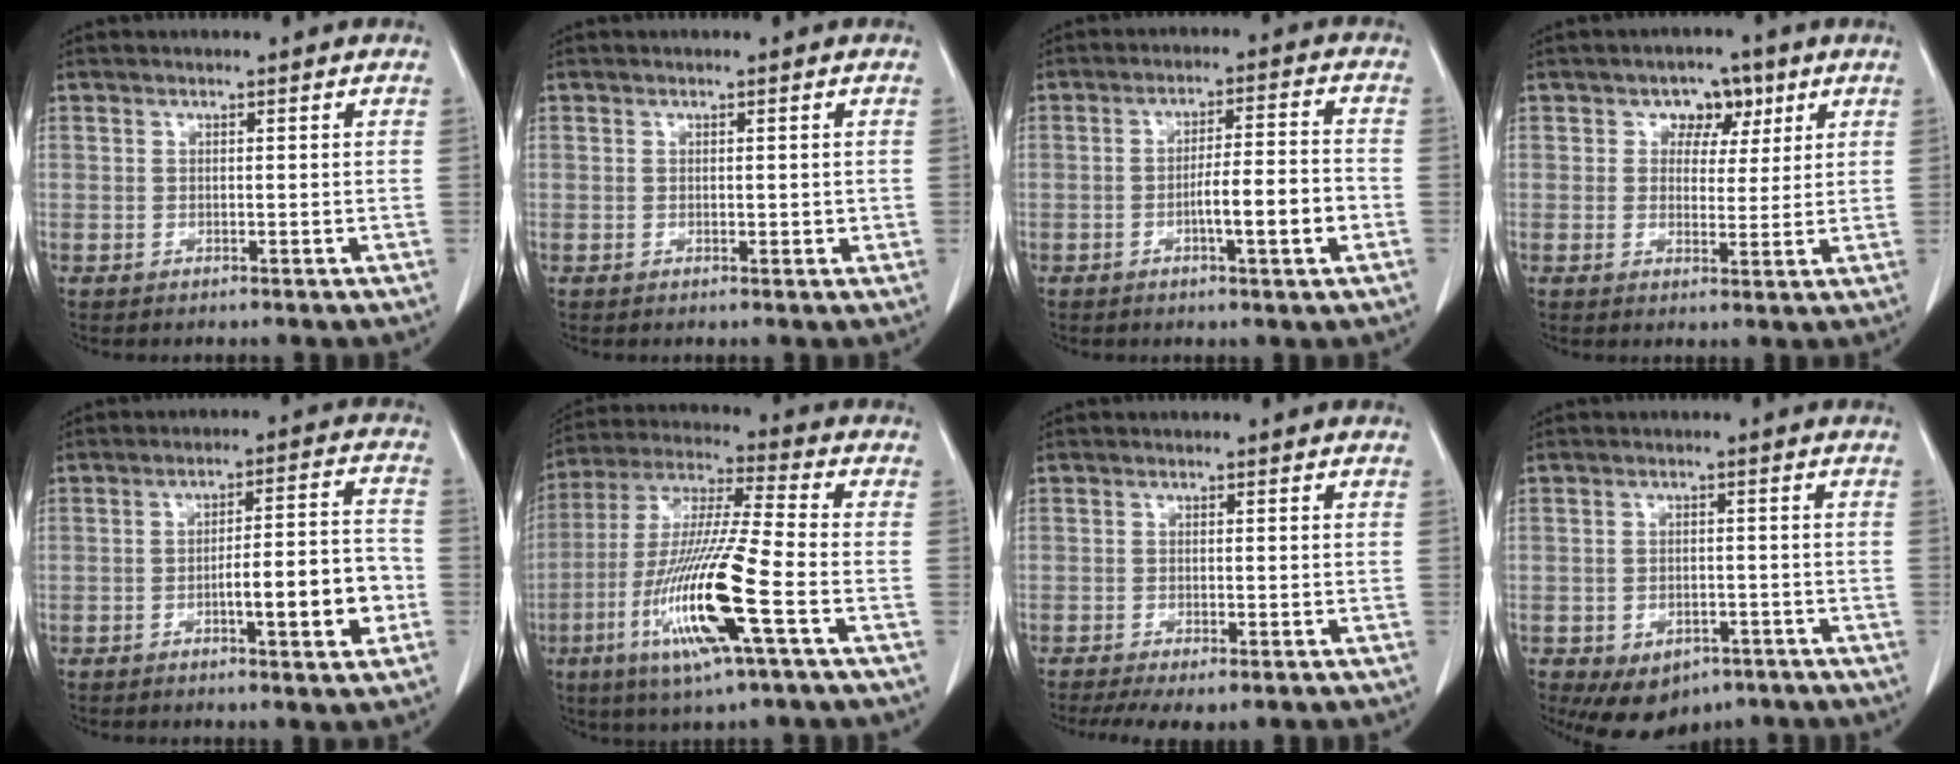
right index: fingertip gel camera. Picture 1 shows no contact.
{"total": 0.9, "force": [0.0, 0.7, 0.6], "torque": [-0.005, 0.000, -0.001]}
{"total": 7.6, "force": [-2.5, 0.5, 7.1], "torque": [-0.114, 0.009, -0.040]}
{"total": 4.7, "force": [2.1, 3.6, 2.1], "torque": [-0.018, 0.010, 0.030]}
{"total": 9.9, "force": [-3.3, 1.5, 9.2], "torque": [-0.134, 0.017, -0.045]}
{"total": 17.0, "force": [-6.0, 0.3, 15.9], "torque": [-0.327, -0.020, -0.115]}
{"total": 7.8, "force": [-6.0, 1.9, 4.6], "torque": [-0.064, -0.009, -0.086]}
{"total": 8.2, "force": [-5.1, 5.3, 3.7], "torque": [-0.055, 0.006, -0.066]}